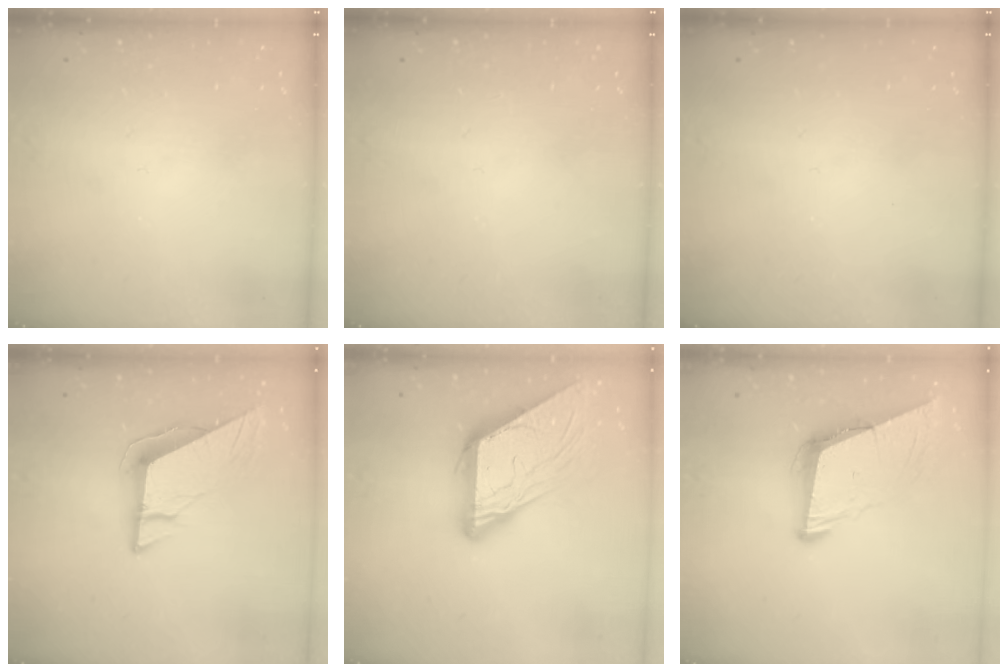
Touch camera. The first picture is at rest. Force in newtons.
{"total": 0.0}
{"total": 0.0}
{"total": 9.1, "press": 9.1, "slide": 0.3}
{"total": 13.1, "press": 13.1, "slide": 1.3}
{"total": 8.9, "press": 8.1, "slide": 3.6}